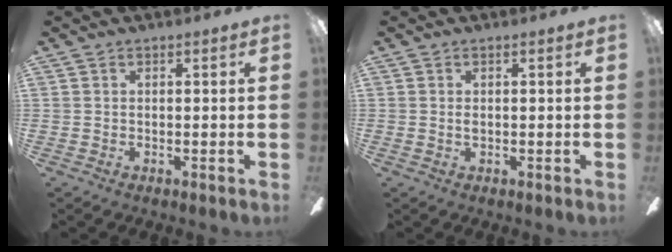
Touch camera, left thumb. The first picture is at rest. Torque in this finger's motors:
{"motor_torque": [0.05, 0.03, -0.12, 0.07, 0.00]}